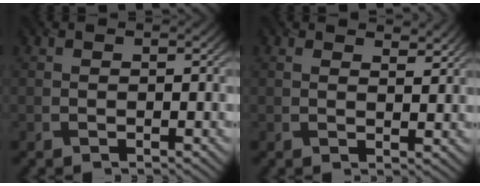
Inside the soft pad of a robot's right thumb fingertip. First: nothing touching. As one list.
[{"total": 3.6, "force": [2.7, 1.4, 2.0], "torque": [-0.041, -0.005, 0.046]}]